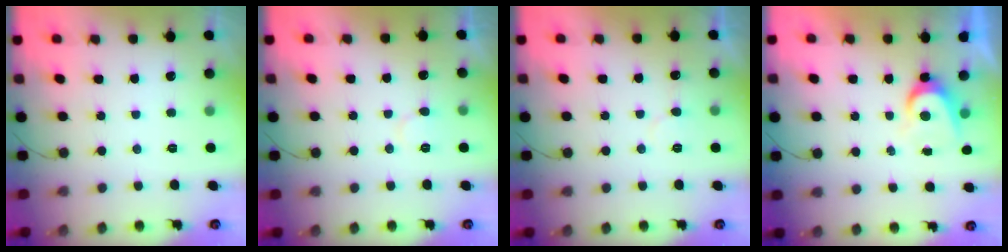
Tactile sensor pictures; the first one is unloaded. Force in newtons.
{"total": 6.4, "press": 6.4, "slide": 0.5}
{"total": 6.5, "press": 6.5, "slide": 0.4}
{"total": 5.5, "press": 5.5, "slide": 0.6}